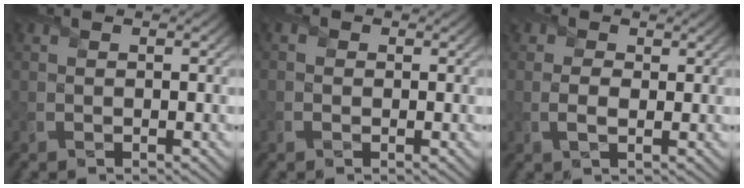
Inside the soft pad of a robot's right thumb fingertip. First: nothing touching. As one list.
[{"total": 1.3, "force": [-0.3, 1.1, 0.7], "torque": [-0.016, -0.001, -0.010]}, {"total": 2.8, "force": [0.2, 1.8, 2.2], "torque": [-0.053, 0.003, 0.000]}]